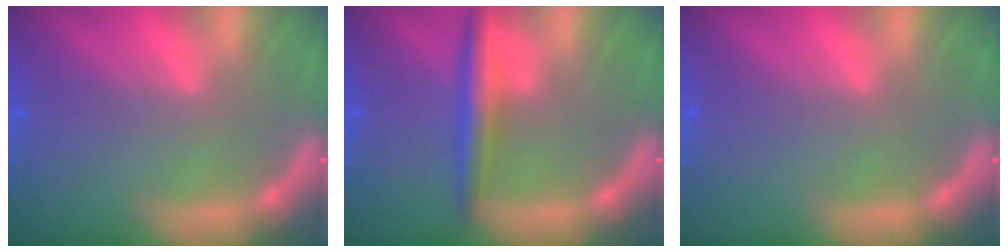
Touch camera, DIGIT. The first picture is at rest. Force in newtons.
{"total": 3.5}
{"total": 0.0}